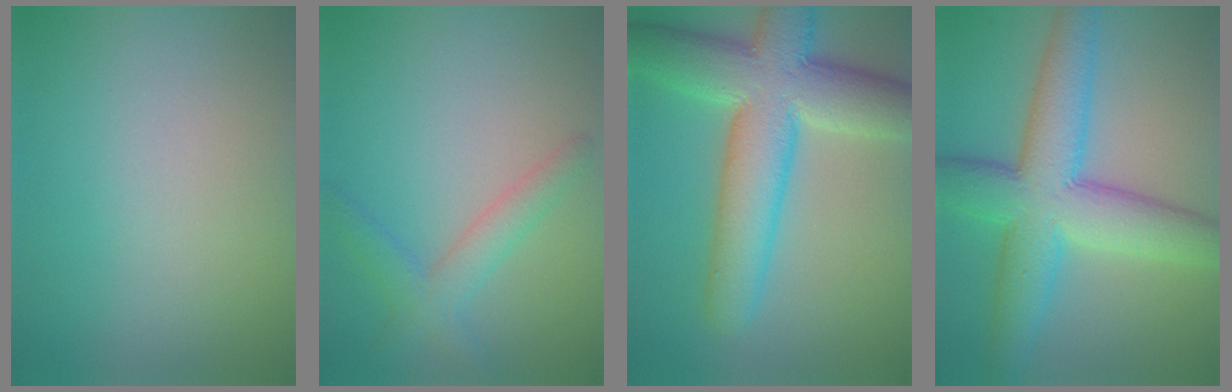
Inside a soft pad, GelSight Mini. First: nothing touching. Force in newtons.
{"total": 2.9, "press": 2.9, "slide": 0.1}
{"total": 10.5, "press": 10.5, "slide": 0.5}
{"total": 9.0, "press": 9.0, "slide": 0.2}